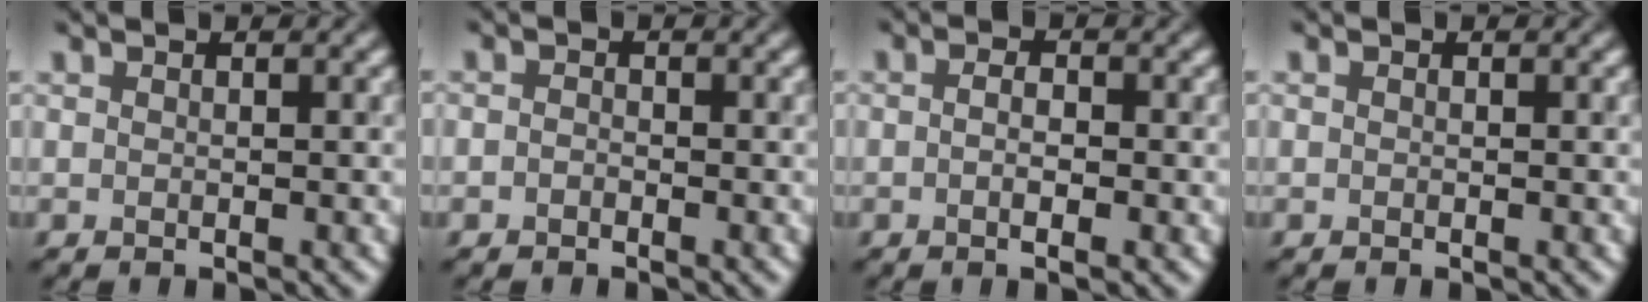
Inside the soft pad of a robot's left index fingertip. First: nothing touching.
{"total": 0.7, "force": [-0.4, 0.5, 0.3], "torque": [-0.006, -0.002, -0.012]}
{"total": 2.1, "force": [-0.3, 0.9, 1.9], "torque": [-0.015, -0.008, -0.017]}
{"total": 0.0}